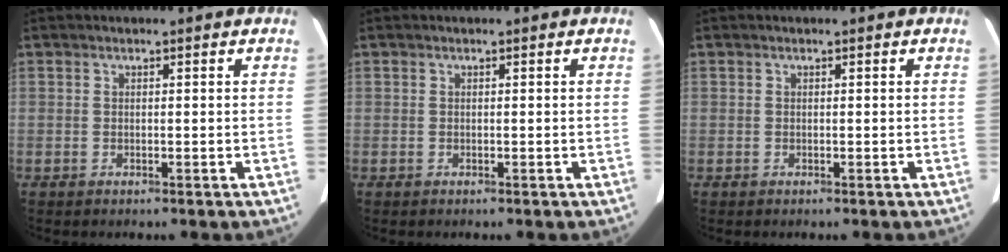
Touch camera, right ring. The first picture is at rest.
{"total": 0.0}
{"total": 0.0}